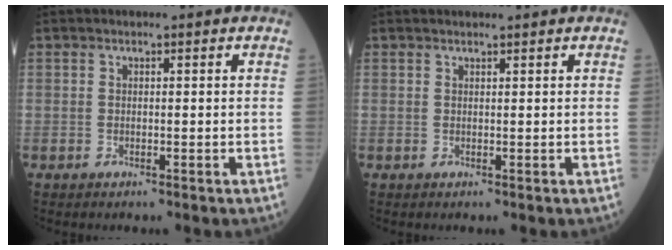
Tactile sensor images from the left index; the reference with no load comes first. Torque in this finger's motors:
{"motor_torque": [0.07, 0.05, 0.01, 0.01]}